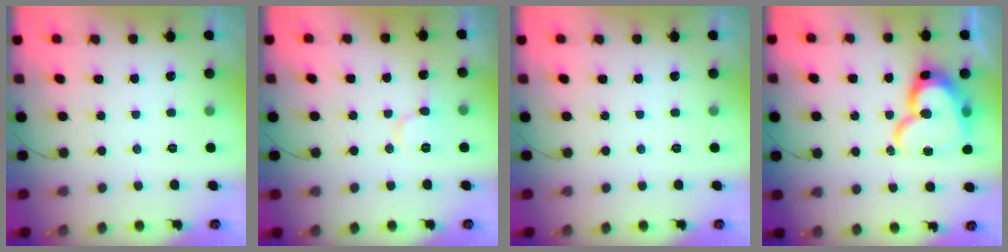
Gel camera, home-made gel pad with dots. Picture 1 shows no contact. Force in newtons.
{"total": 7.8, "press": 7.8, "slide": 0.9}
{"total": 0.0}
{"total": 18.8, "press": 18.8, "slide": 1.8}